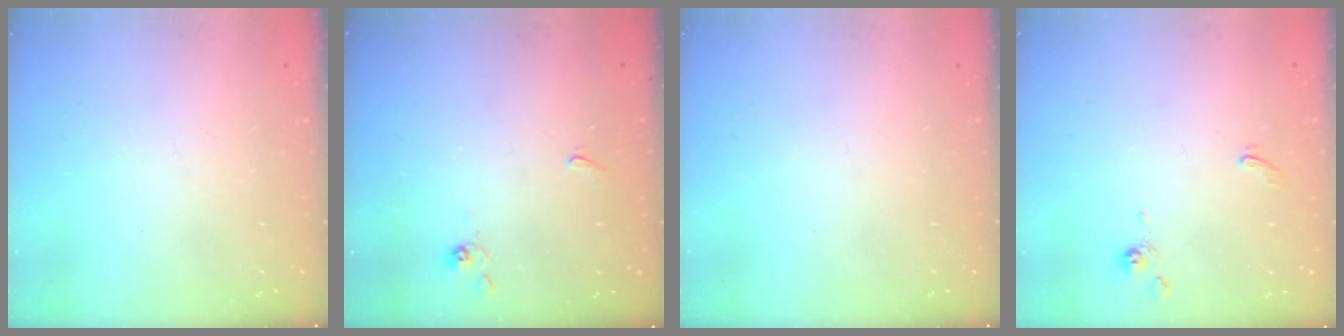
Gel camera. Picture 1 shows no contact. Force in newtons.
{"total": 2.6, "press": 2.6, "slide": 0.4}
{"total": 0.0}
{"total": 0.6, "press": 0.3, "slide": 0.5}